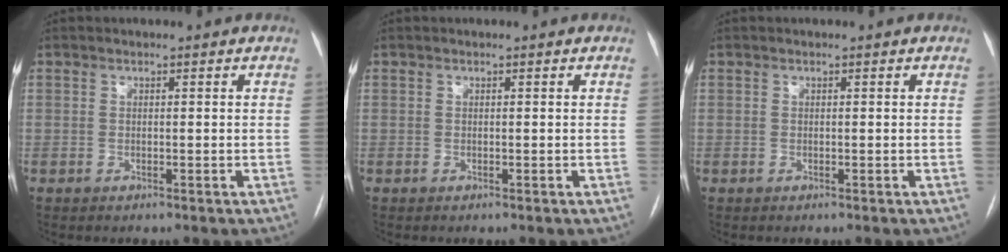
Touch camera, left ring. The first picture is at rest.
{"total": 0.0}
{"total": 0.0}